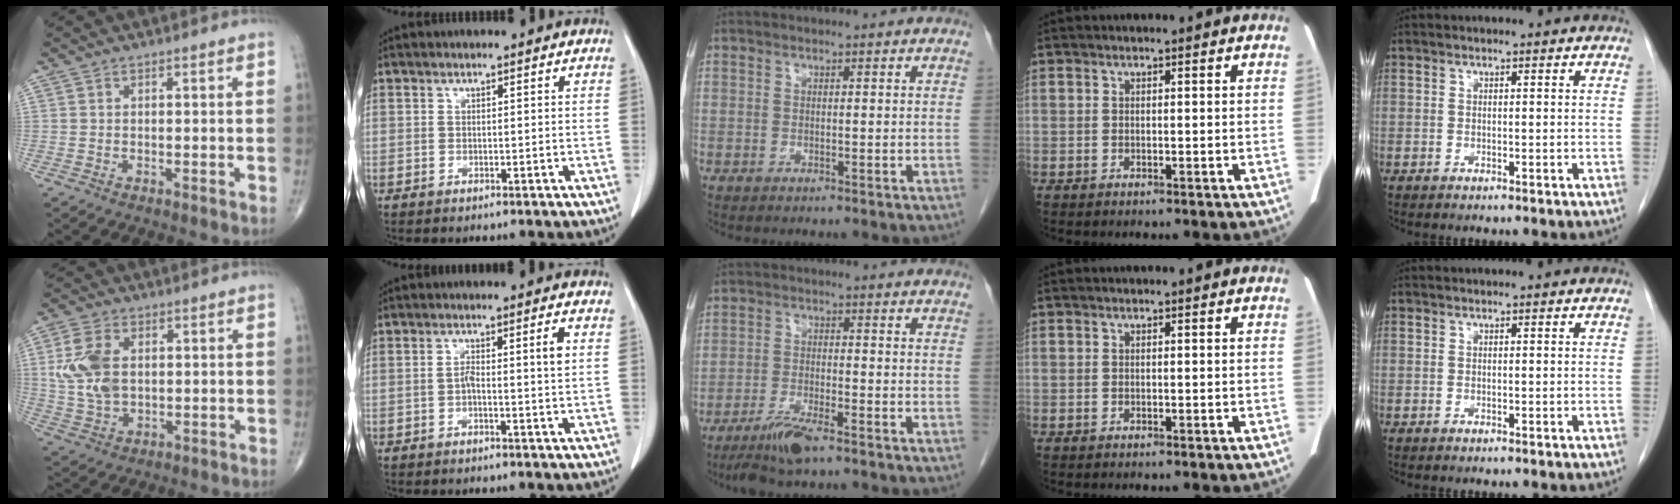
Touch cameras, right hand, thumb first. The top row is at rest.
{"thumb": {"total": 9.7, "force": [1.5, 6.2, 7.4], "torque": [-0.152, -0.001, 0.036]}, "index": {"total": 3.4, "force": [0.0, 0.0, 3.4], "torque": [-0.060, 0.009, 0.001]}, "middle": {"total": 6.0, "force": [-4.4, 0.6, 3.9], "torque": [-0.081, -0.014, -0.082]}}